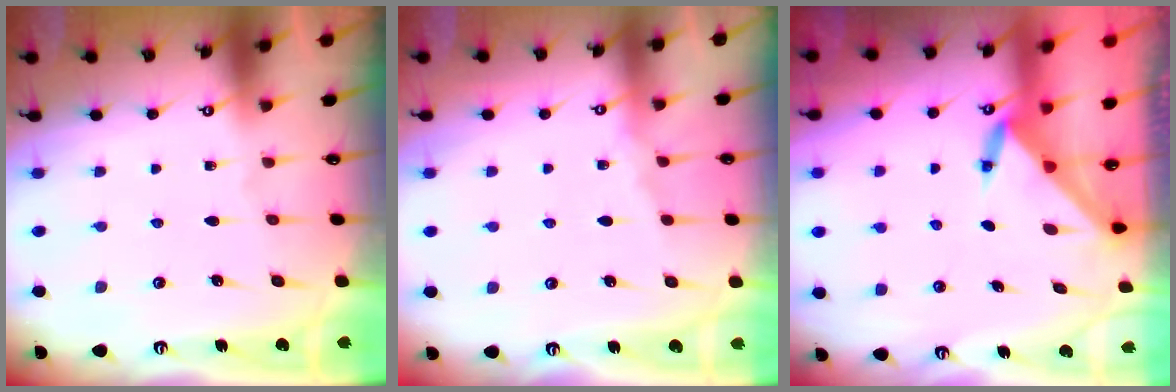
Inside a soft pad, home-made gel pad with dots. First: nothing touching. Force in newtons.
{"total": 5.4, "press": 5.4, "slide": 0.7}
{"total": 3.4, "press": 3.4, "slide": 0.4}